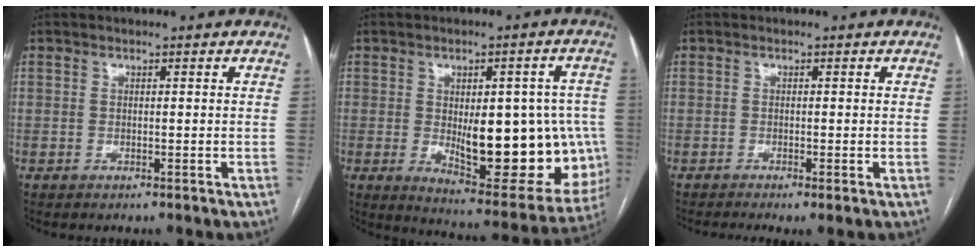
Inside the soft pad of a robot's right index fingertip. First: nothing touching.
{"total": 20.0, "force": [-2.0, 7.8, 18.4], "torque": [-0.194, 0.009, 0.002]}
{"total": 2.5, "force": [-1.5, 0.2, 2.0], "torque": [-0.030, -0.008, -0.025]}